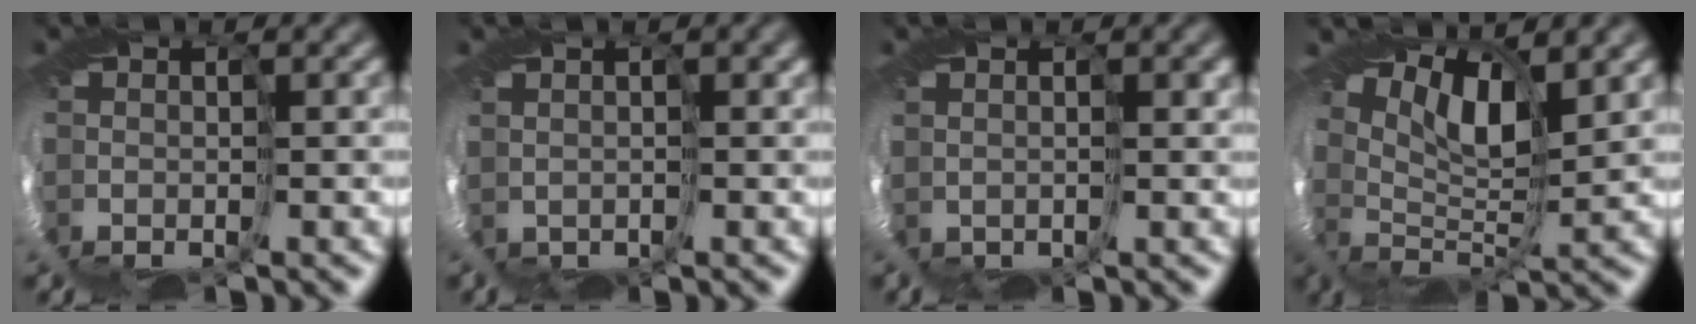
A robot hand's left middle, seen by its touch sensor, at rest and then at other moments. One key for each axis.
{"total": 0.8, "fx": 0.6, "fy": 0.5, "fz": 0.4, "tx": -0.003, "ty": 0.010, "tz": 0.016}
{"total": 0.9, "fx": 0.7, "fy": 0.4, "fz": 0.3, "tx": -0.003, "ty": 0.011, "tz": 0.019}
{"total": 5.2, "fx": 4.2, "fy": 1.2, "fz": 2.9, "tx": -0.065, "ty": 0.009, "tz": 0.066}